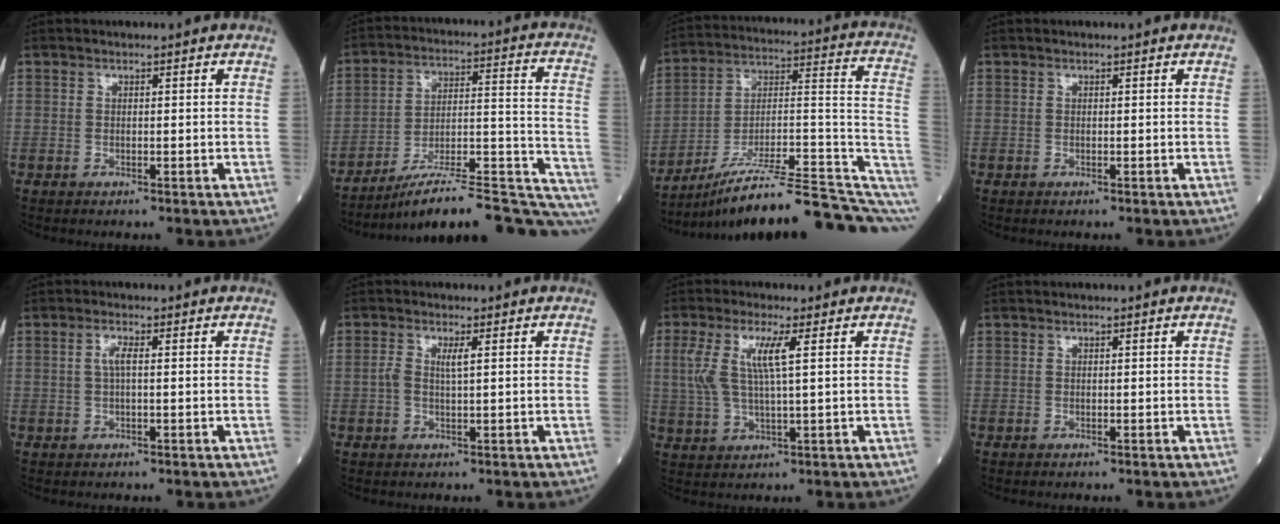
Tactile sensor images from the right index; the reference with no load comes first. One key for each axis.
{"total": 24.9, "fx": -22.2, "fy": 2.0, "fz": 11.0, "tx": -0.081, "ty": 0.028, "tz": -0.318}
{"total": 21.2, "fx": -15.7, "fy": 2.3, "fz": 14.1, "tx": -0.153, "ty": 0.045, "tz": -0.243}
{"total": 0.0}
{"total": 1.9, "fx": 0.2, "fy": 0.3, "fz": 1.9, "tx": -0.042, "ty": 0.002, "tz": 0.004}
{"total": 2.3, "fx": 0.4, "fy": 0.3, "fz": 2.2, "tx": -0.052, "ty": 0.005, "tz": 0.008}
{"total": 6.7, "fx": 1.8, "fy": 0.7, "fz": 6.4, "tx": -0.152, "ty": 0.009, "tz": 0.039}
{"total": 0.0}